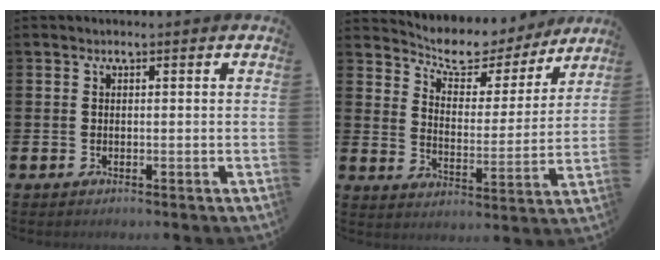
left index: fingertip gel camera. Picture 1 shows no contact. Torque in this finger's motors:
{"motor_torque": [0.04, -0.02, -0.04, 0.06]}